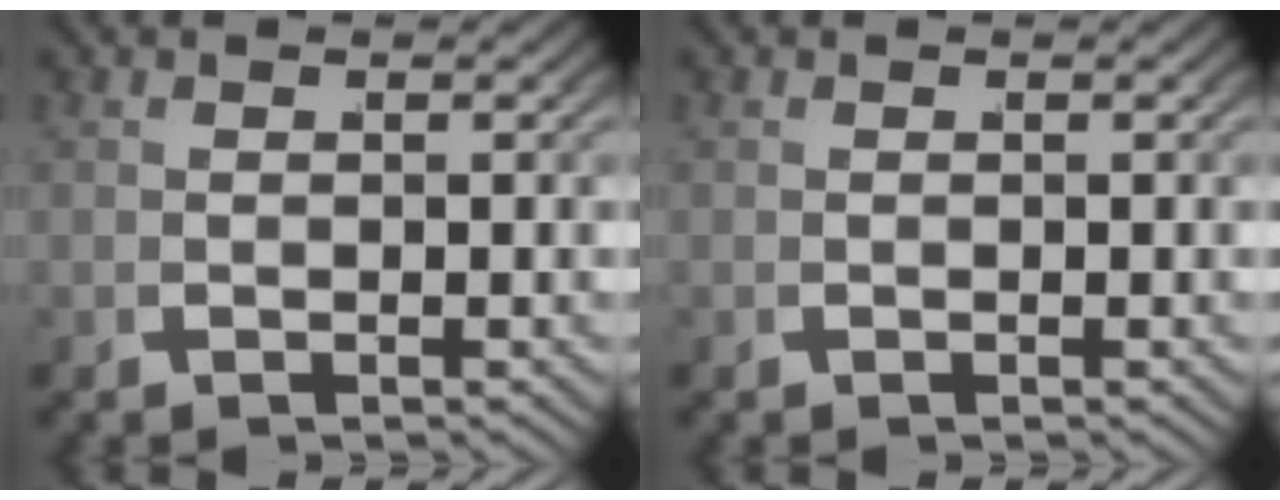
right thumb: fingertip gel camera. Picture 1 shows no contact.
{"total": 0.0}